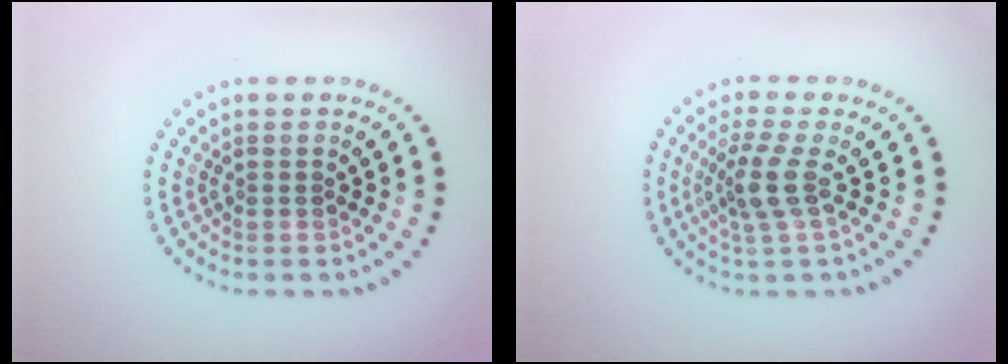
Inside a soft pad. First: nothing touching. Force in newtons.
{"total": 2.9, "press": 2.2, "slide": 1.9}